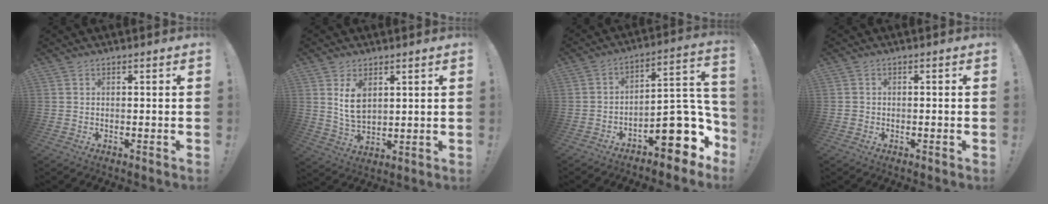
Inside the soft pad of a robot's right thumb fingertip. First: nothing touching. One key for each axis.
{"total": 8.0, "fx": 3.5, "fy": 5.0, "fz": 5.2, "tx": -0.077, "ty": -0.016, "tz": 0.063}
{"total": 16.9, "fx": -7.0, "fy": 8.0, "fz": 13.1, "tx": -0.136, "ty": 0.029, "tz": -0.104}
{"total": 1.2, "fx": -0.8, "fy": 0.8, "fz": 0.4, "tx": -0.010, "ty": 0.005, "tz": -0.014}